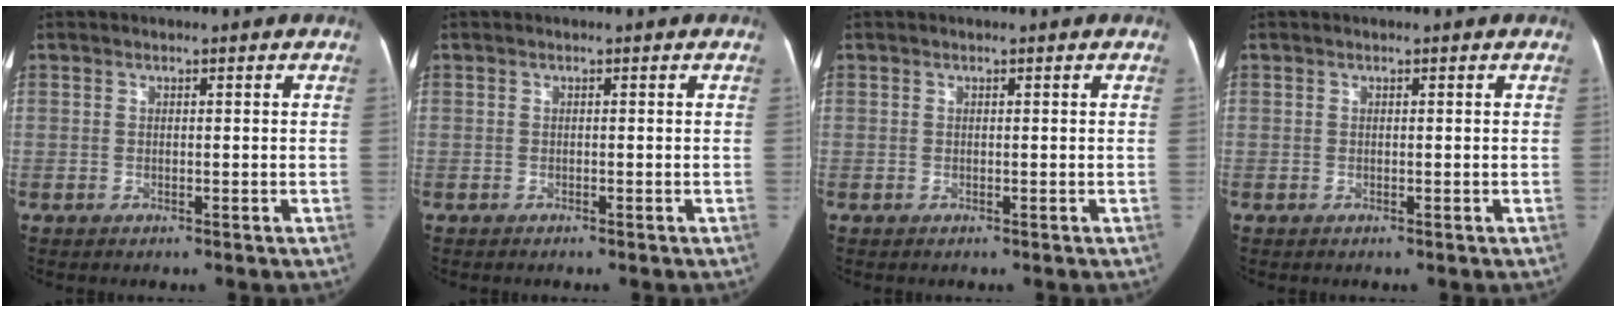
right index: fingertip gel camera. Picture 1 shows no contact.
{"total": 0.0}
{"total": 0.0}
{"total": 0.0}